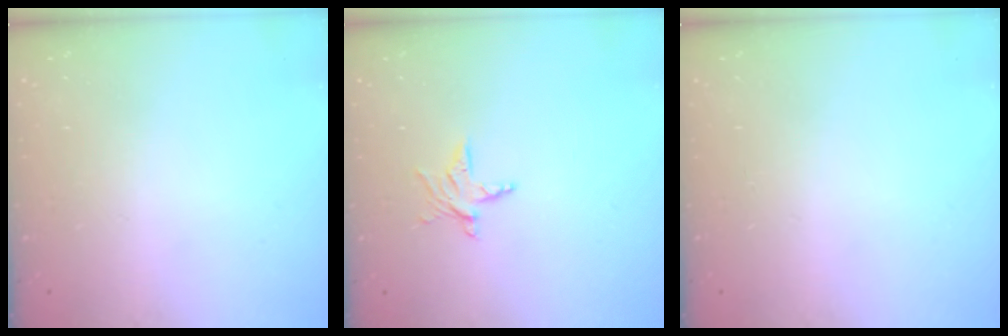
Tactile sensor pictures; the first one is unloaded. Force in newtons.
{"total": 4.6, "press": 4.6, "slide": 0.4}
{"total": 0.0}